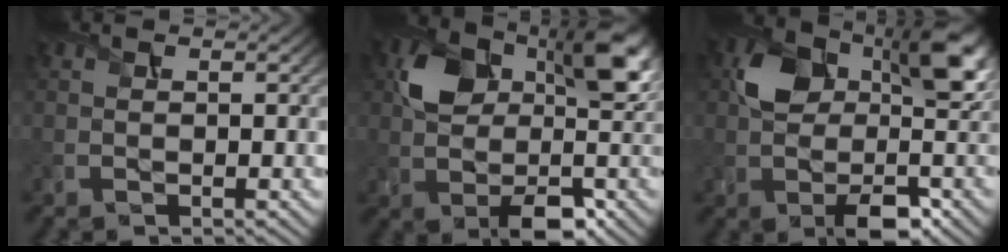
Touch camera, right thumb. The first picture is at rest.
{"total": 11.9, "force": [0.9, 7.9, 8.9], "torque": [-0.155, -0.007, 0.017]}
{"total": 12.0, "force": [-0.3, 7.8, 9.1], "torque": [-0.151, -0.002, -0.013]}